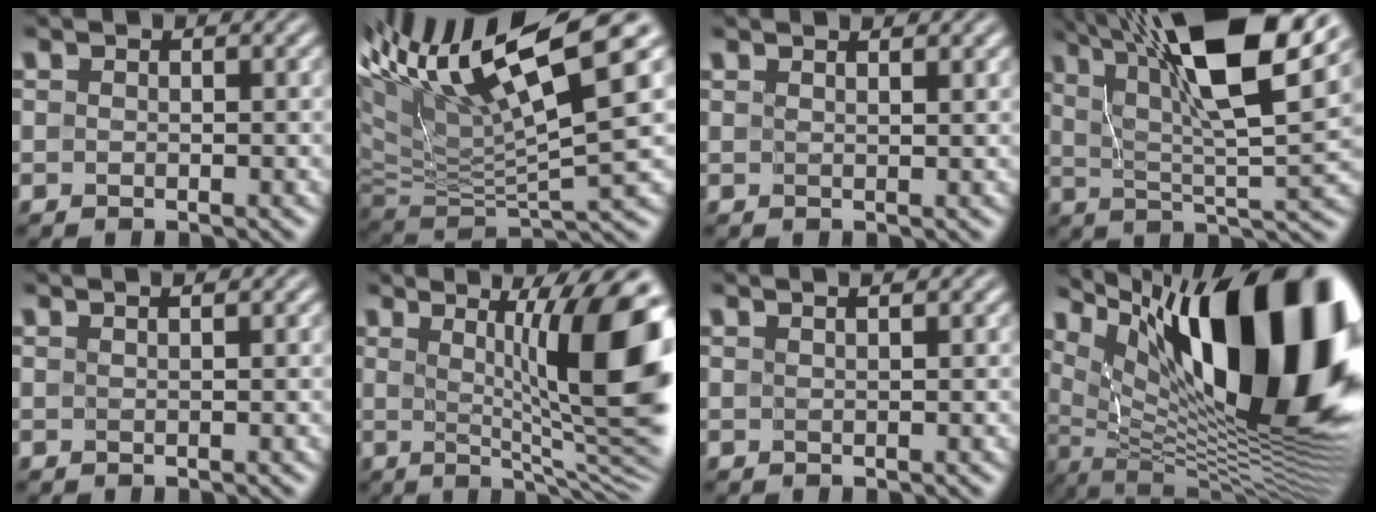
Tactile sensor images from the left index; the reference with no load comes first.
{"total": 13.6, "force": [6.3, 3.1, 11.7], "torque": [-0.215, 0.028, 0.115]}
{"total": 0.9, "force": [0.7, -0.2, 0.5], "torque": [-0.012, 0.003, 0.014]}
{"total": 13.8, "force": [7.5, 2.9, 11.1], "torque": [-0.191, 0.021, 0.129]}
{"total": 1.2, "force": [1.0, 0.0, 0.7], "torque": [-0.014, -0.002, 0.010]}
{"total": 13.2, "force": [2.5, 2.6, 12.7], "torque": [-0.148, -0.005, 0.046]}
{"total": 1.8, "force": [1.4, 0.4, 1.1], "torque": [-0.010, 0.002, 0.002]}
{"total": 20.0, "force": [7.9, 7.6, 16.7], "torque": [-0.227, 0.043, 0.130]}